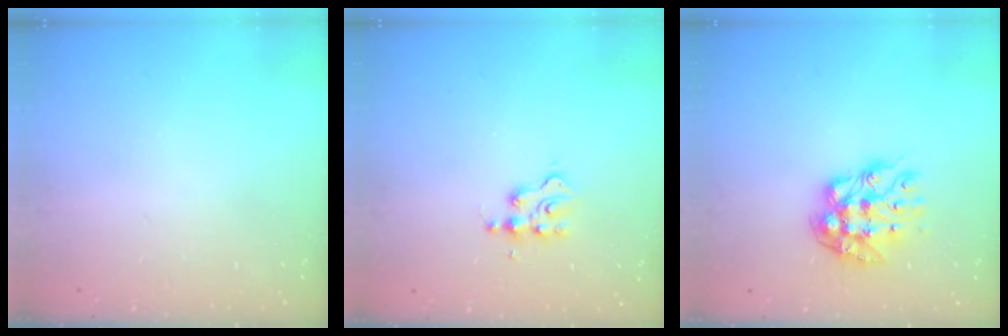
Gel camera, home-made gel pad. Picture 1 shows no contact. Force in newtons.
{"total": 3.0, "press": 3.0, "slide": 0.2}
{"total": 10.9, "press": 10.8, "slide": 0.9}